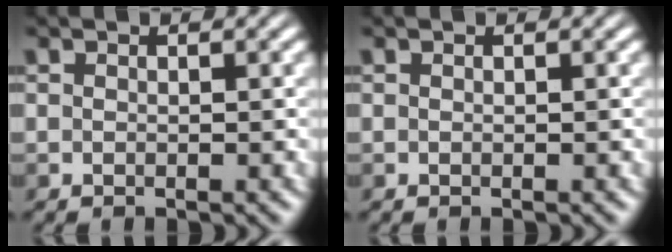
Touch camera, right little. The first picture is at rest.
{"total": 0.0}